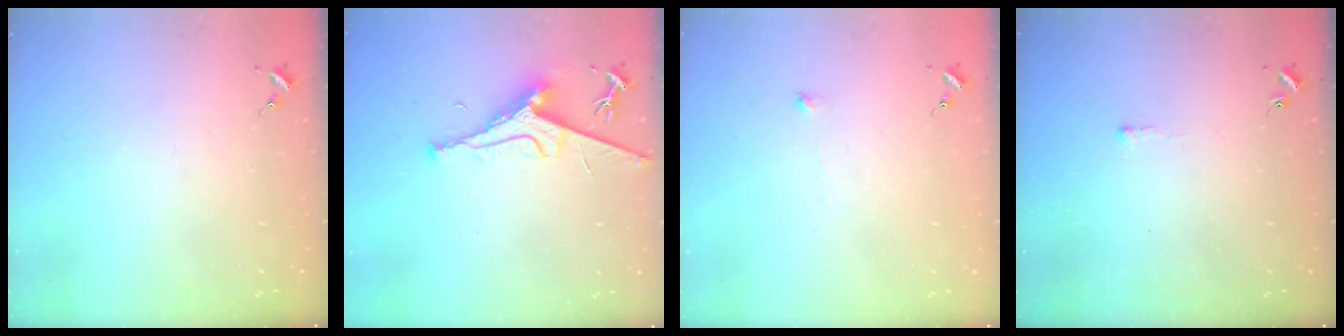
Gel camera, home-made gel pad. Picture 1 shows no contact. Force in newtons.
{"total": 8.6, "press": 8.5, "slide": 1.1}
{"total": 4.6, "press": 4.6, "slide": 0.4}
{"total": 2.7, "press": 2.7, "slide": 0.4}